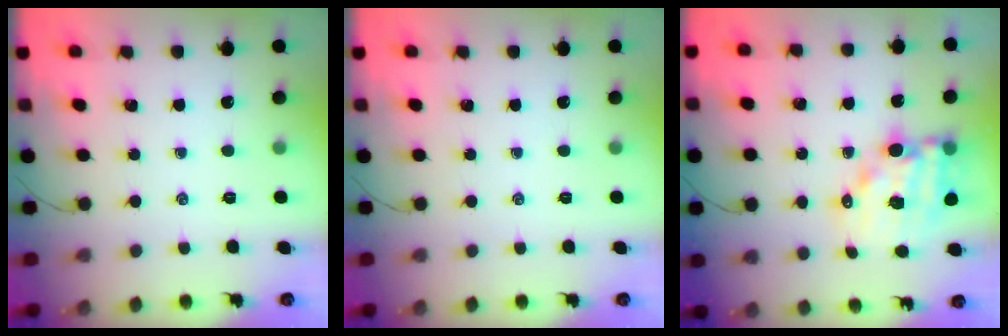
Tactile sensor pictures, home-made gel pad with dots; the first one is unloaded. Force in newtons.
{"total": 0.0}
{"total": 13.3, "press": 12.8, "slide": 3.4}